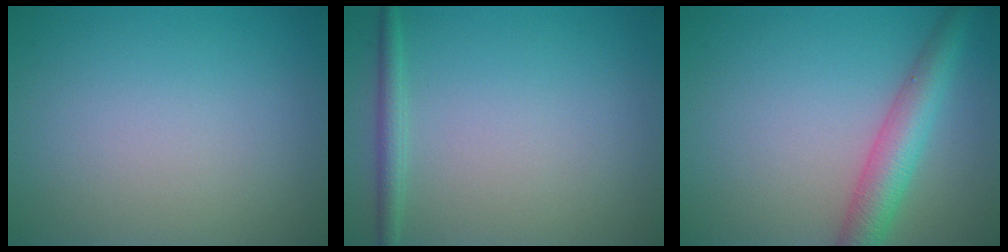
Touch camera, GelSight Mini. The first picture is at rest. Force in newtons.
{"total": 1.6, "press": 1.6, "slide": 0.1}
{"total": 4.5, "press": 4.5, "slide": 0.1}